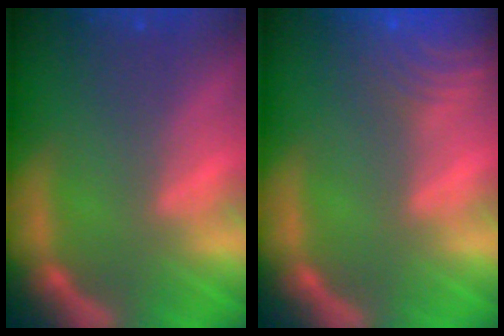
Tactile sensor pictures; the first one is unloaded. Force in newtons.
{"total": 10.0}